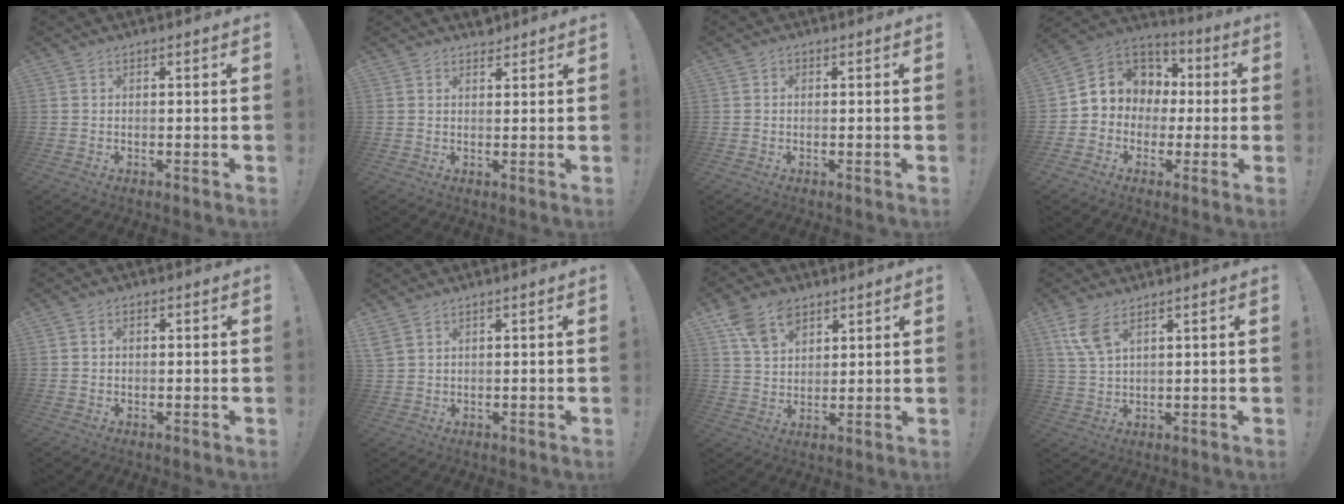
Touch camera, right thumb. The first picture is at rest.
{"total": 2.2, "force": [1.9, 1.0, 0.2], "torque": [0.008, -0.014, 0.034]}
{"total": 0.7, "force": [-0.2, 0.6, 0.2], "torque": [-0.011, 0.005, -0.002]}
{"total": 9.2, "force": [0.1, 8.9, 2.5], "torque": [-0.029, -0.001, 0.016]}
{"total": 1.0, "force": [-0.1, 0.8, 0.5], "torque": [-0.016, 0.007, -0.001]}
{"total": 2.9, "force": [1.9, 1.3, 1.7], "torque": [-0.043, -0.002, 0.039]}
{"total": 10.7, "force": [6.5, 7.0, 4.7], "torque": [-0.069, -0.032, 0.125]}
{"total": 7.2, "force": [4.2, 2.8, 5.2], "torque": [-0.106, -0.016, 0.078]}